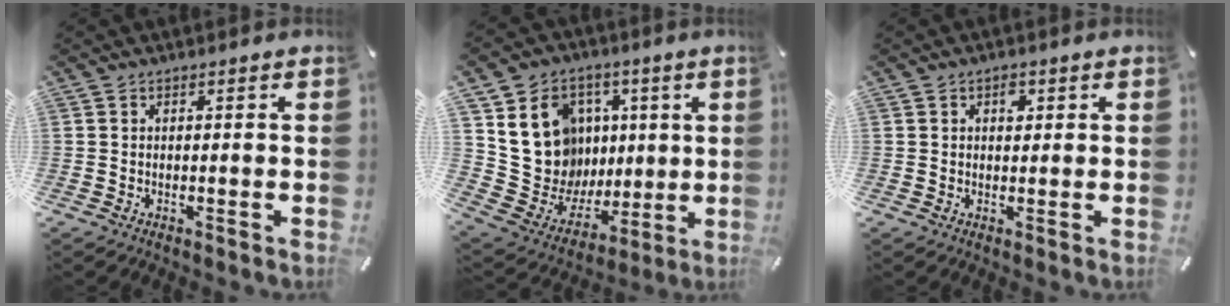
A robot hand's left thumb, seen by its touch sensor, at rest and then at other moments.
{"total": 18.6, "force": [5.1, 16.8, 6.3], "torque": [-0.099, -0.036, 0.131]}
{"total": 2.1, "force": [0.8, 1.5, 1.2], "torque": [-0.002, -0.004, 0.008]}